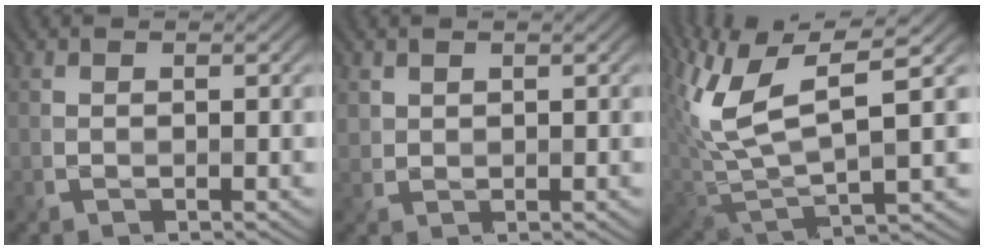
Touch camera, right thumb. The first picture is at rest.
{"total": 1.4, "force": [1.0, 0.9, 0.1], "torque": [-0.013, -0.003, 0.027]}
{"total": 11.6, "force": [4.0, 4.6, 9.9], "torque": [-0.225, 0.002, 0.084]}